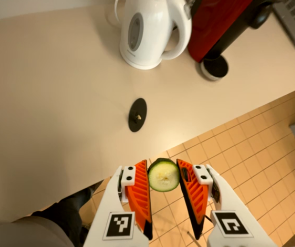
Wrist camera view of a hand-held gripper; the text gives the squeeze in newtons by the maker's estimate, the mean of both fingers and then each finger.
{"total": 8.7, "left": 8.9, "right": 8.5}